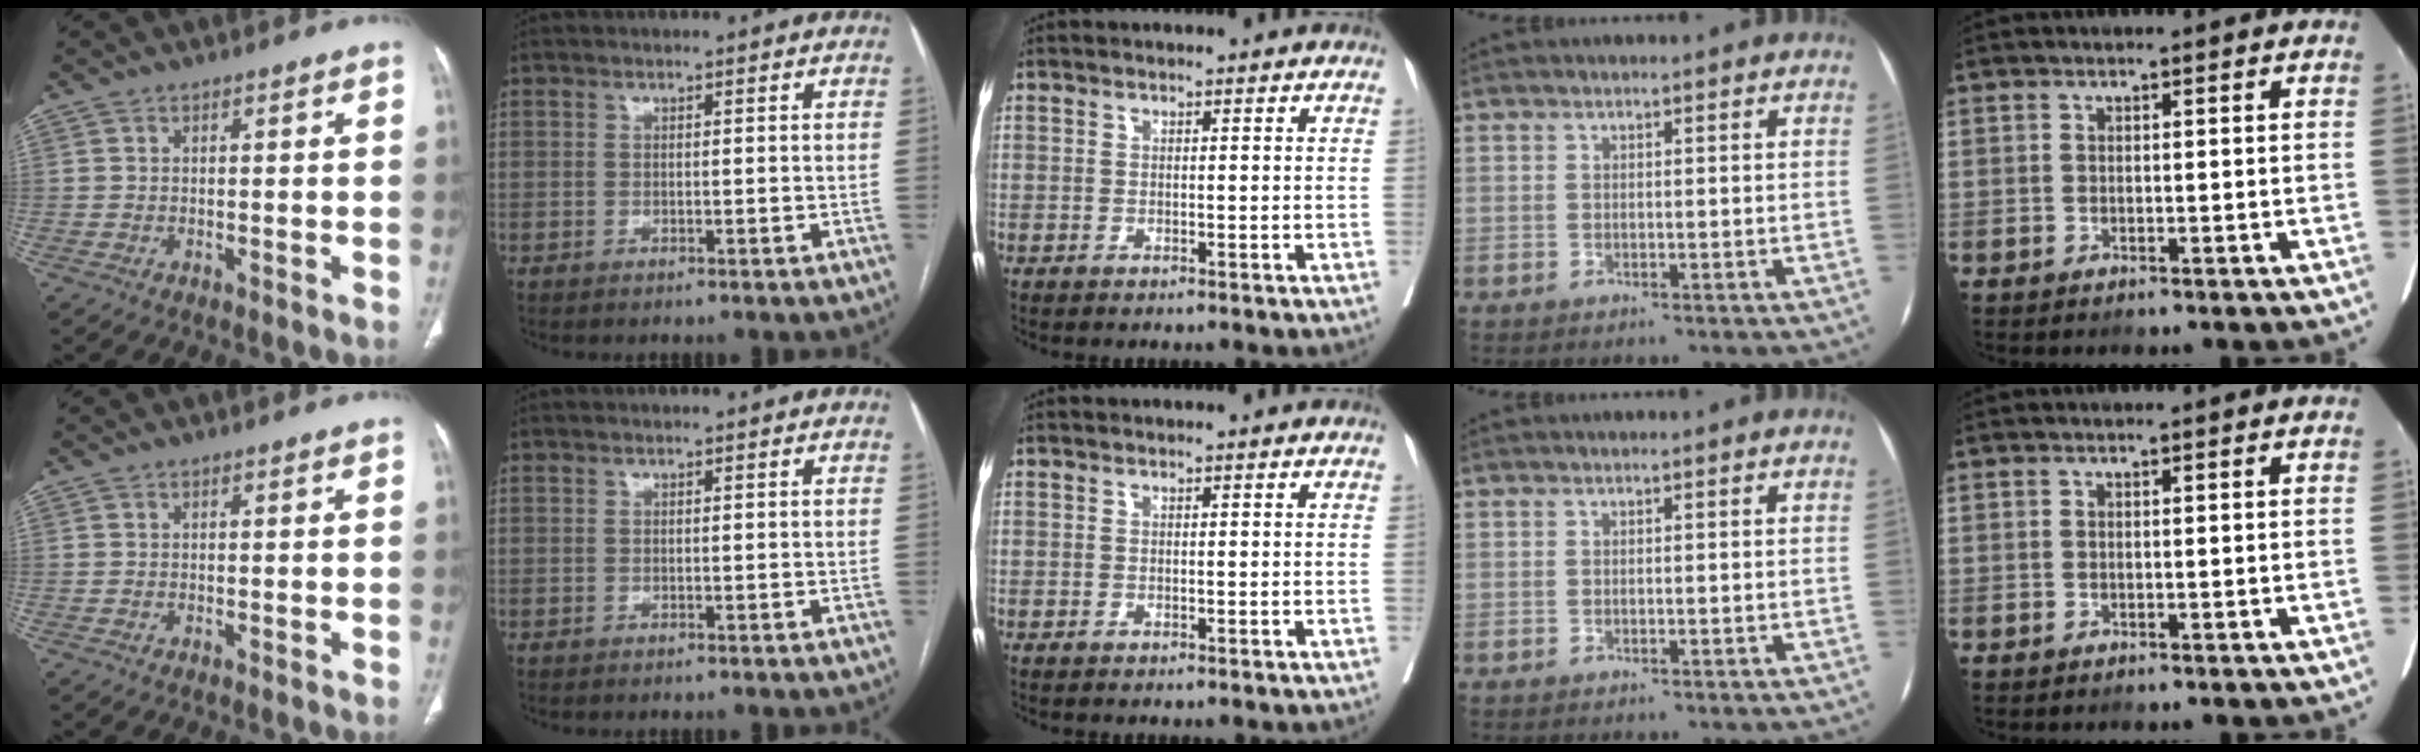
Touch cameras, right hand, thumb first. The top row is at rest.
{}